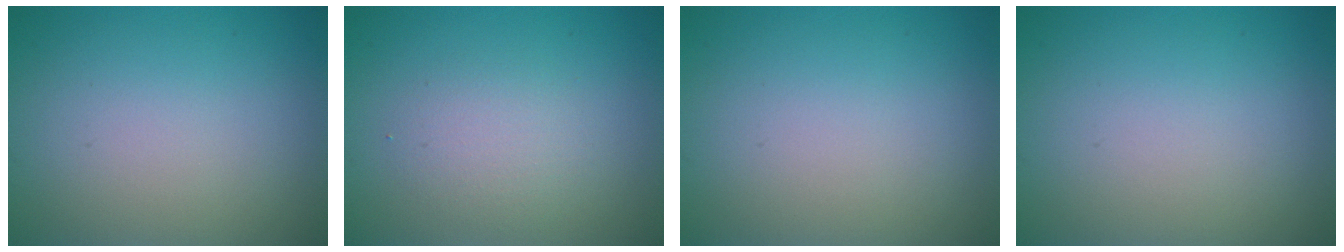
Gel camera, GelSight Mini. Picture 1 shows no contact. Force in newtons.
{"total": 2.2, "press": 2.2, "slide": 0.1}
{"total": 0.0}
{"total": 0.0}